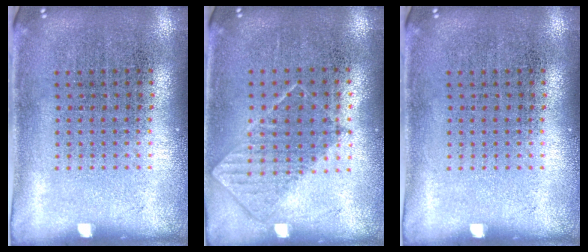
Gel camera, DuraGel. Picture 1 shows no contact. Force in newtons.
{"total": 0.7, "press": 0.7, "slide": 0.2}
{"total": 0.0}